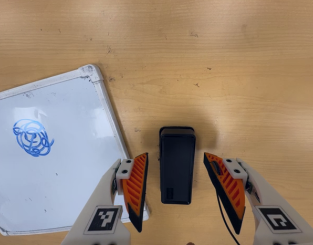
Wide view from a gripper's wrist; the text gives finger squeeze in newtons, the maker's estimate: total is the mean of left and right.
{"total": 0.0}